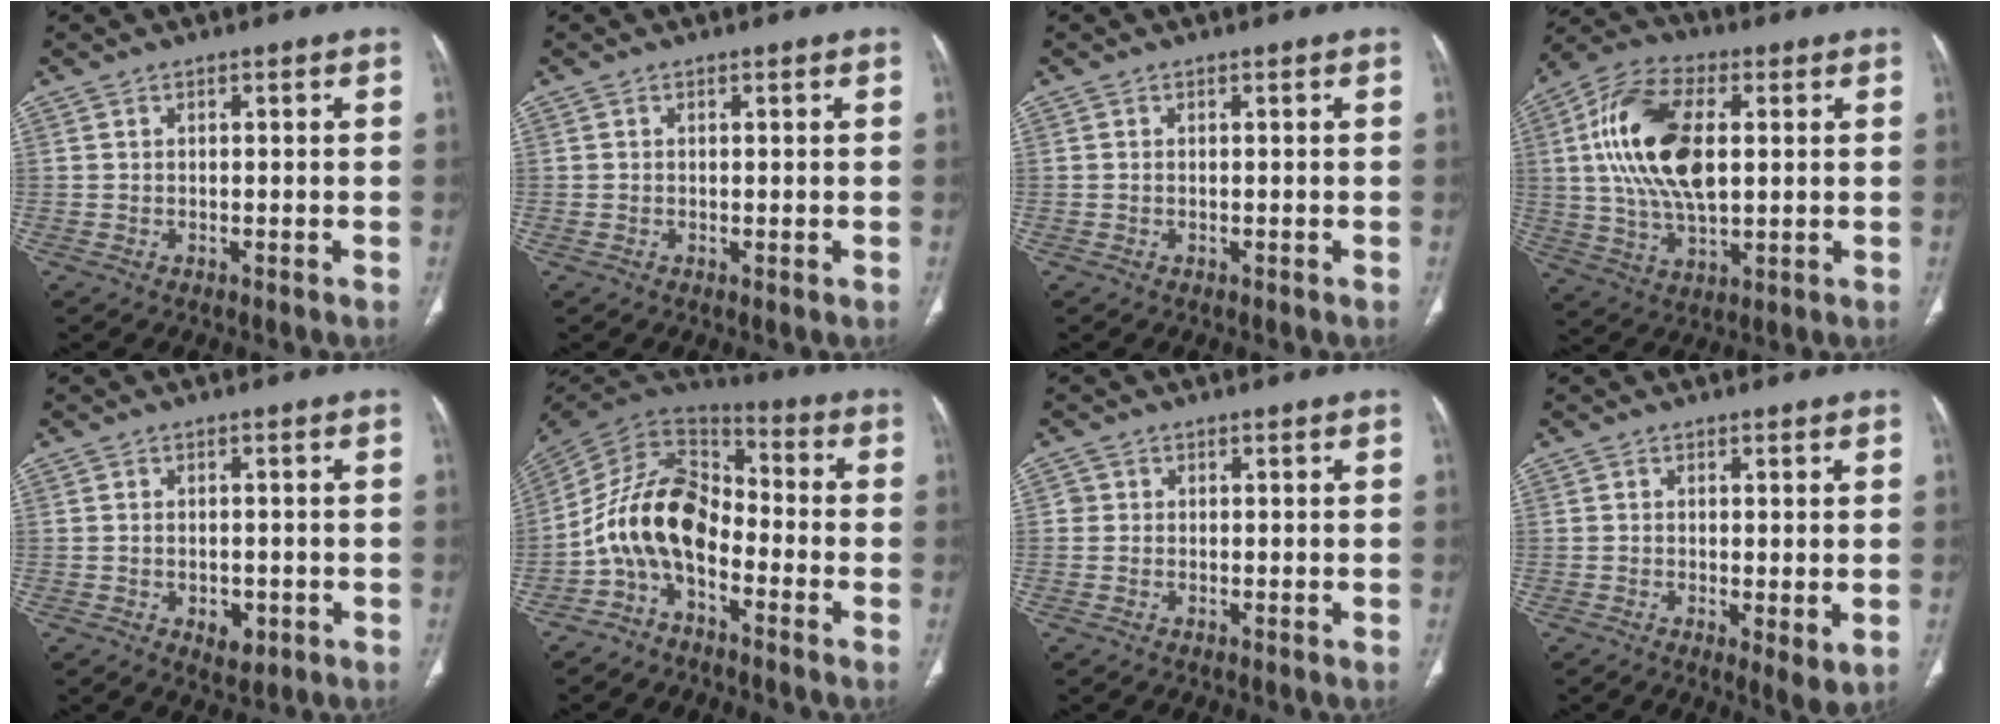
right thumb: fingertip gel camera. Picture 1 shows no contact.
{"total": 0.6, "force": [-0.1, 0.3, 0.5], "torque": [-0.013, -0.004, 0.001]}
{"total": 0.0}
{"total": 18.4, "force": [2.9, 9.7, 15.4], "torque": [-0.298, 0.008, 0.053]}
{"total": 3.9, "force": [-1.3, 2.5, 2.7], "torque": [-0.030, 0.001, -0.009]}
{"total": 14.1, "force": [-4.7, 8.6, 10.1], "torque": [-0.180, 0.081, -0.103]}
{"total": 1.1, "force": [0.1, 1.1, 0.1], "torque": [0.006, 0.003, 0.001]}
{"total": 4.0, "force": [-0.5, 1.3, 3.8], "torque": [-0.063, -0.016, -0.010]}